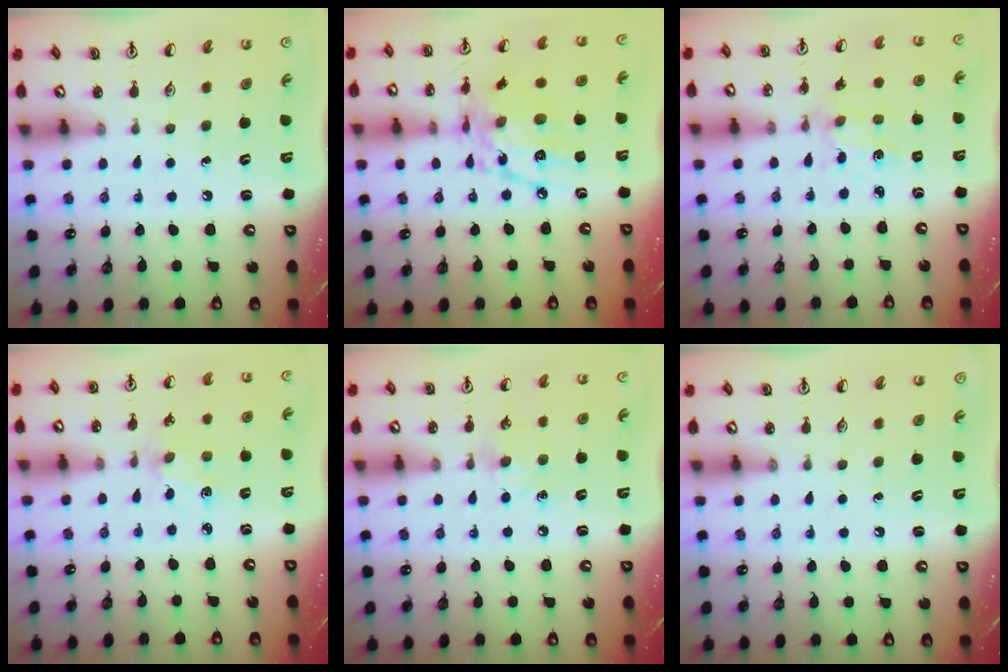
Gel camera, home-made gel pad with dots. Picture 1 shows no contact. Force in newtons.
{"total": 15.7, "press": 15.7, "slide": 1.2}
{"total": 1.5, "press": 1.5, "slide": 0.0}
{"total": 2.0, "press": 2.0, "slide": 0.3}
{"total": 6.4, "press": 6.4, "slide": 0.8}
{"total": 0.0}